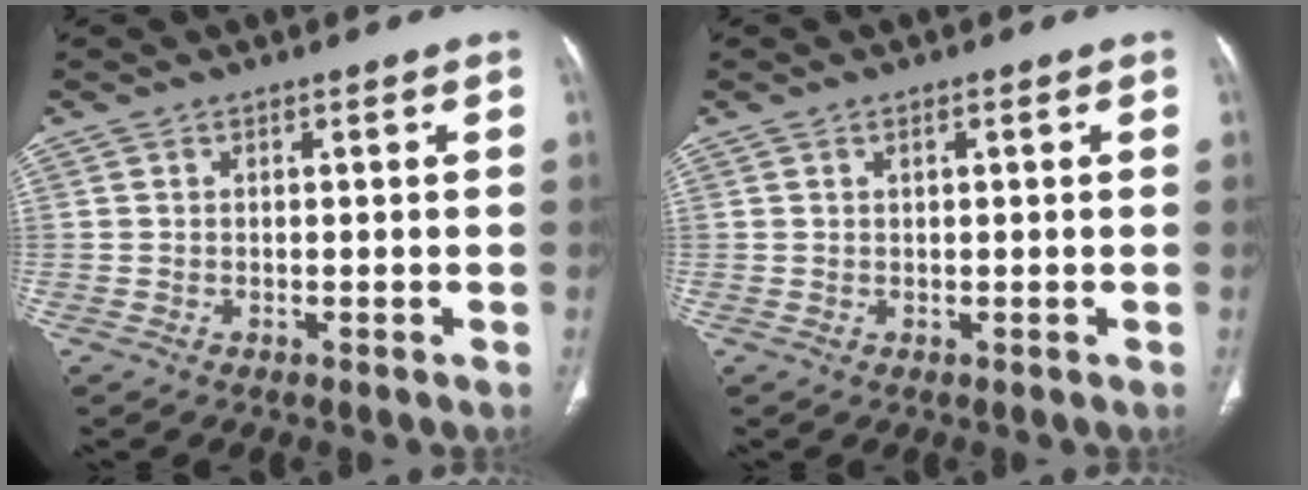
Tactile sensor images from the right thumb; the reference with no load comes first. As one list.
[{"total": 1.0, "force": [0.4, 0.4, 0.8], "torque": [-0.015, 0.002, 0.007]}]